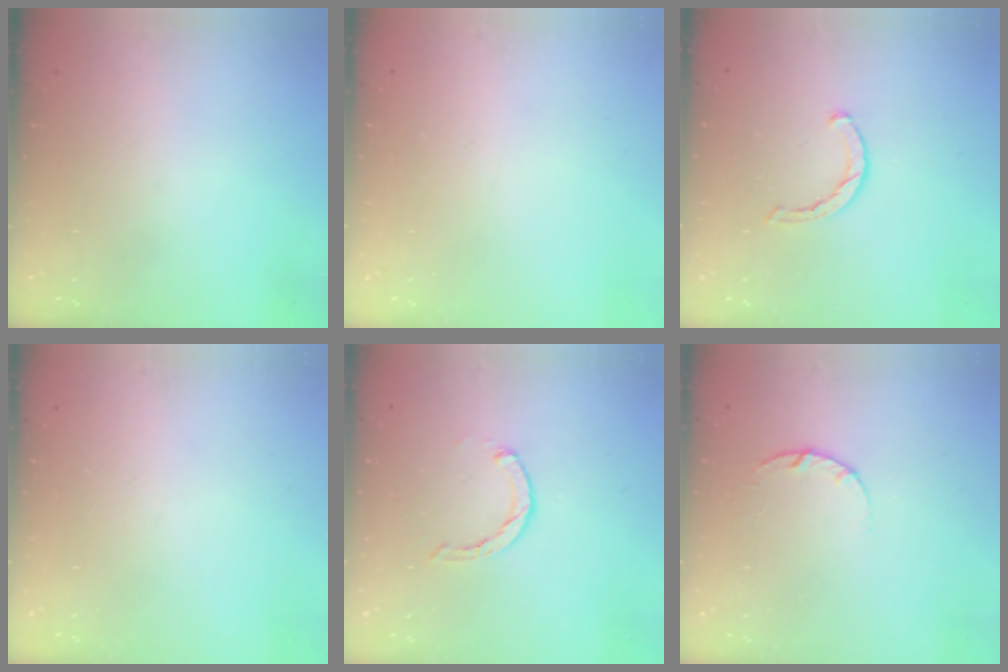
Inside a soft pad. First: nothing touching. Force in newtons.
{"total": 0.0}
{"total": 1.9, "press": 1.9, "slide": 0.3}
{"total": 0.0}
{"total": 2.0, "press": 2.0, "slide": 0.4}
{"total": 3.6, "press": 3.6, "slide": 0.5}